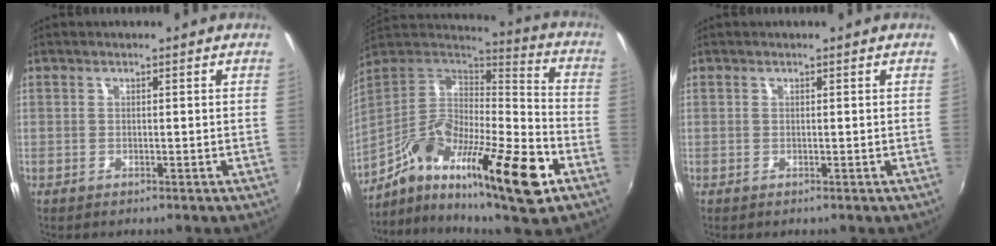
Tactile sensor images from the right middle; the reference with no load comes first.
{"total": 24.9, "force": [-12.1, 6.4, 20.8], "torque": [-0.353, -0.025, -0.211]}
{"total": 0.0}